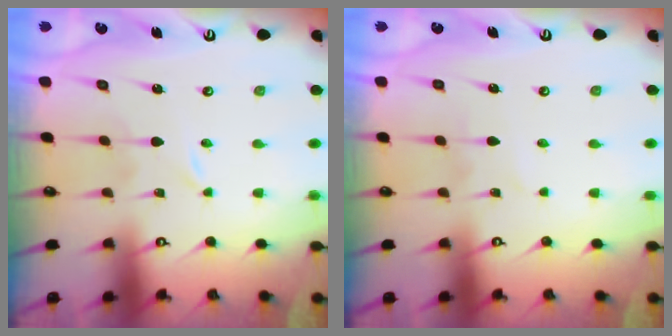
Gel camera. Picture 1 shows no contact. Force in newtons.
{"total": 2.7, "press": 2.7, "slide": 0.3}